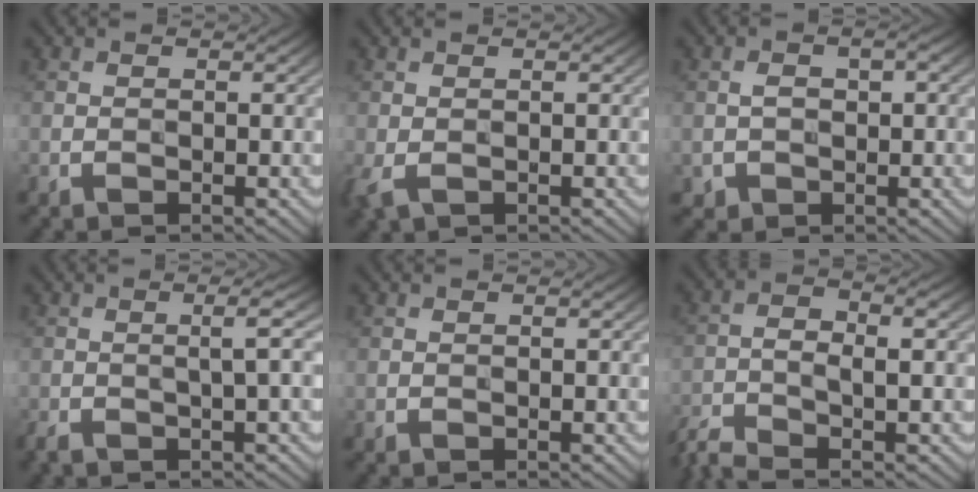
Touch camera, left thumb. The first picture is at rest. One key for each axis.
{"total": 2.2, "fx": -0.6, "fy": 1.2, "fz": 1.7, "tx": -0.054, "ty": -0.007, "tz": -0.014}
{"total": 3.5, "fx": 0.0, "fy": 2.4, "fz": 2.5, "tx": -0.053, "ty": -0.002, "tz": 0.002}
{"total": 3.0, "fx": -0.3, "fy": 0.5, "fz": 2.9, "tx": -0.040, "ty": 0.011, "tz": -0.017}
{"total": 0.0}
{"total": 5.7, "fx": -3.4, "fy": 1.4, "fz": 4.3, "tx": -0.086, "ty": -0.010, "tz": -0.075}